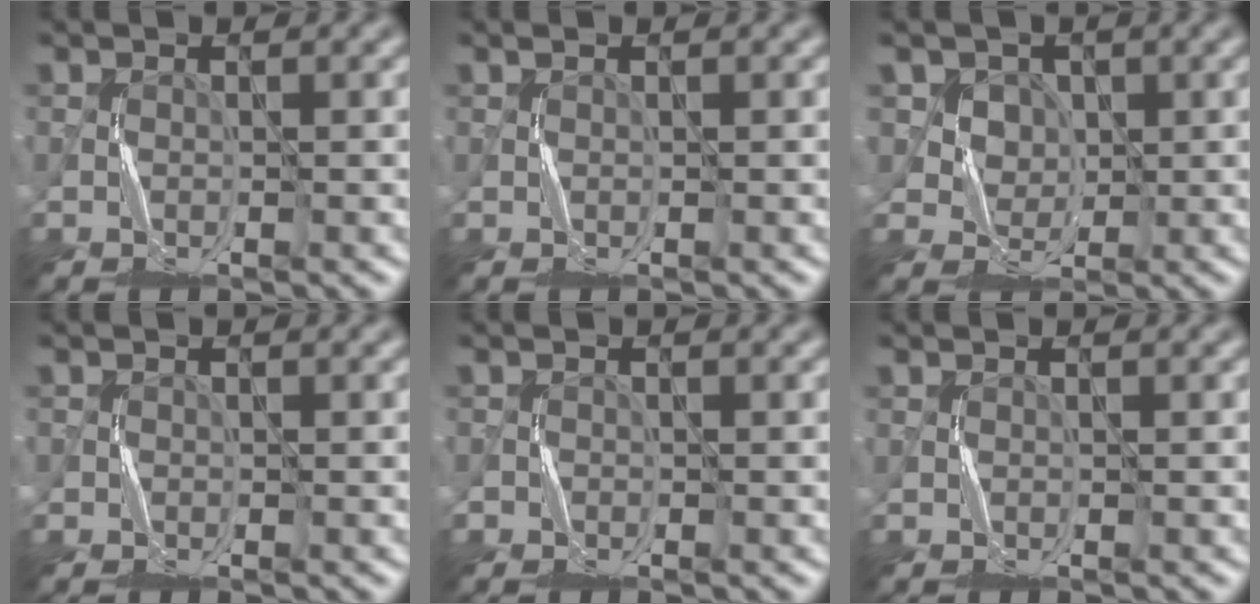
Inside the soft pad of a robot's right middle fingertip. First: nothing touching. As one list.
[{"total": 0.0}, {"total": 5.7, "force": [2.8, 4.6, 1.8], "torque": [-0.043, 0.003, 0.047]}, {"total": 0.6, "force": [-0.1, 0.6, 0.0], "torque": [0.005, 0.002, -0.002]}, {"total": 0.9, "force": [-0.5, 0.7, -0.1], "torque": [0.002, 0.001, -0.009]}, {"total": 0.0}]